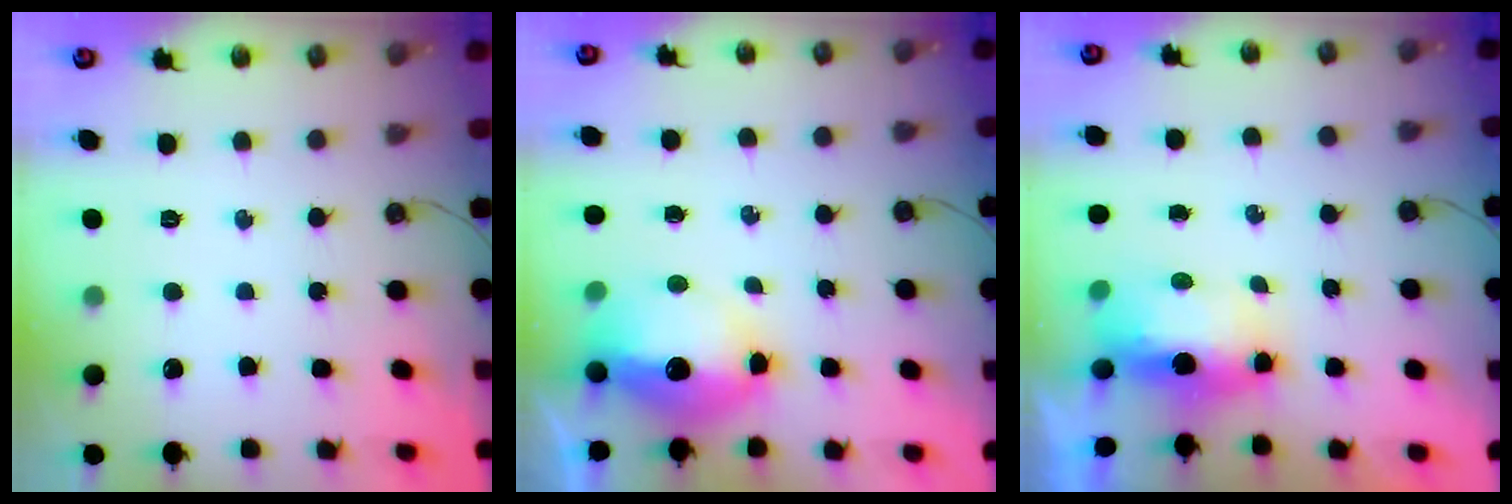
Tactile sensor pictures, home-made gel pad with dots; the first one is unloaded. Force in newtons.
{"total": 13.4, "press": 13.3, "slide": 1.4}
{"total": 15.6, "press": 9.1, "slide": 12.7}